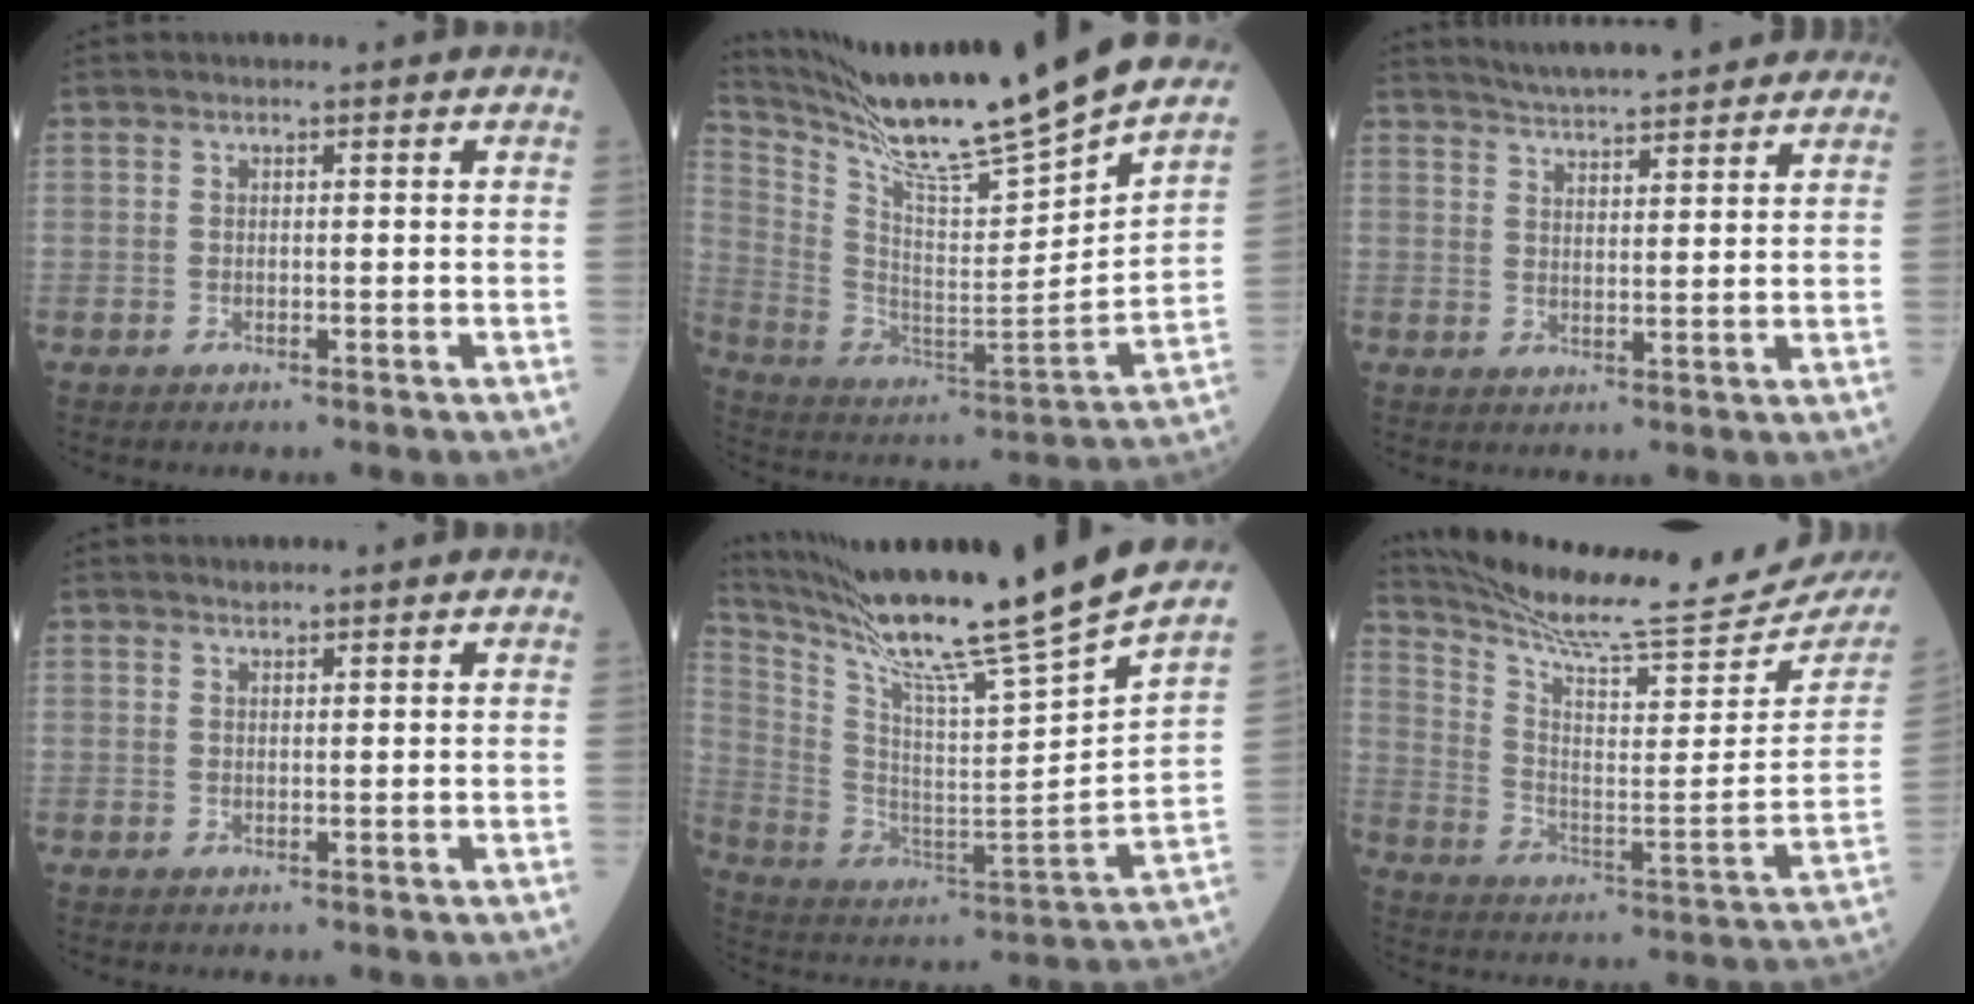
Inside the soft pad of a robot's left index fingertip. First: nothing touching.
{"total": 30.3, "force": [25.9, 0.3, 15.6], "torque": [-0.279, -0.084, 0.385]}
{"total": 12.2, "force": [11.2, 1.3, 4.7], "torque": [-0.073, 0.018, 0.154]}
{"total": 1.0, "force": [1.0, -0.1, 0.1], "torque": [-0.009, 0.010, 0.021]}
{"total": 29.8, "force": [25.0, -1.9, 16.2], "torque": [-0.297, -0.089, 0.378]}
{"total": 22.3, "force": [20.8, -0.2, 8.0], "torque": [-0.149, -0.108, 0.302]}